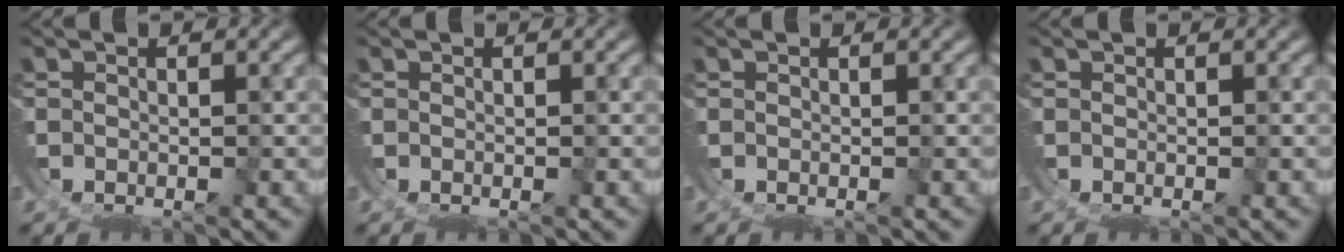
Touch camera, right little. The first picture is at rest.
{"total": 0.0}
{"total": 0.0}
{"total": 0.0}